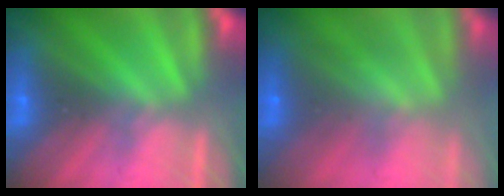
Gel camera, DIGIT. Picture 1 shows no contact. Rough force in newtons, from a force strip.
{"total": 8.4}